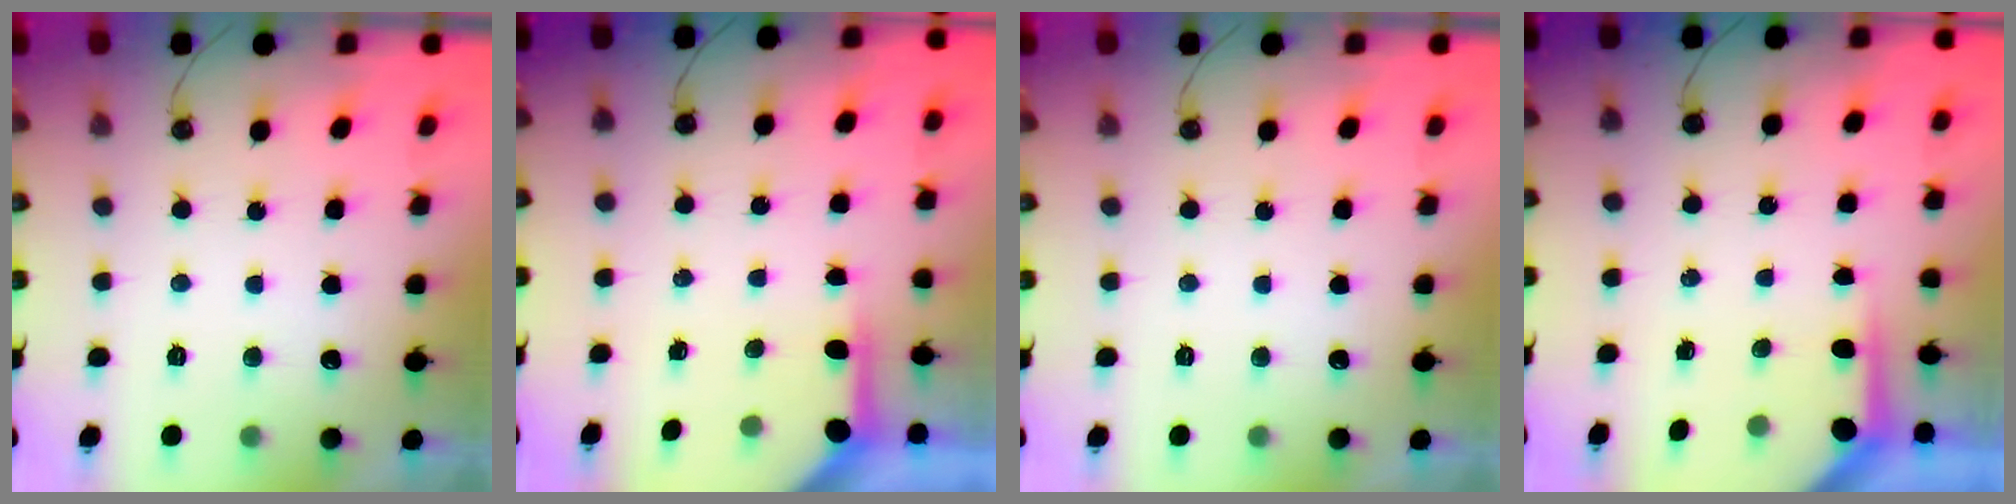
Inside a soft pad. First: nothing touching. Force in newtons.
{"total": 3.8, "press": 3.8, "slide": 0.4}
{"total": 0.0}
{"total": 3.6, "press": 3.6, "slide": 0.4}